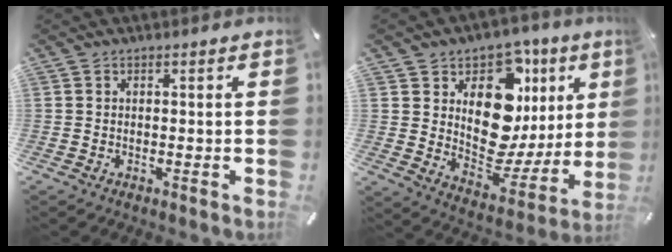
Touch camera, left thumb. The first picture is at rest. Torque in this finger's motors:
{"motor_torque": [2.40, 2.61, 1.48, -1.28, 0.43]}